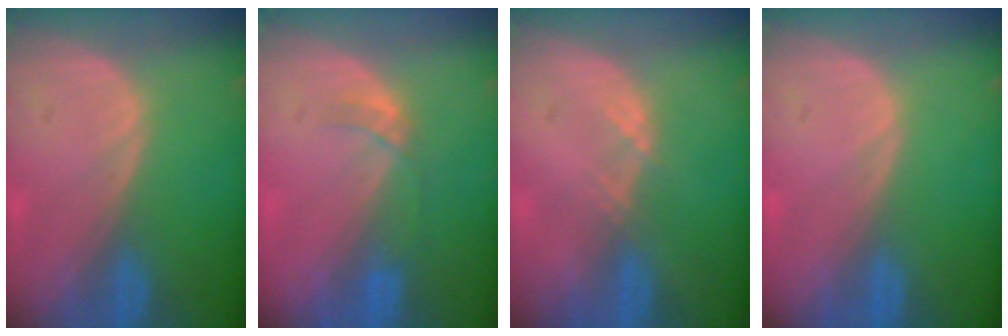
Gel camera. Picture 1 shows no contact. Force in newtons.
{"total": 2.7, "press": 2.4, "slide": 1.3}
{"total": 1.3, "press": 1.1, "slide": 0.7}
{"total": 0.0}